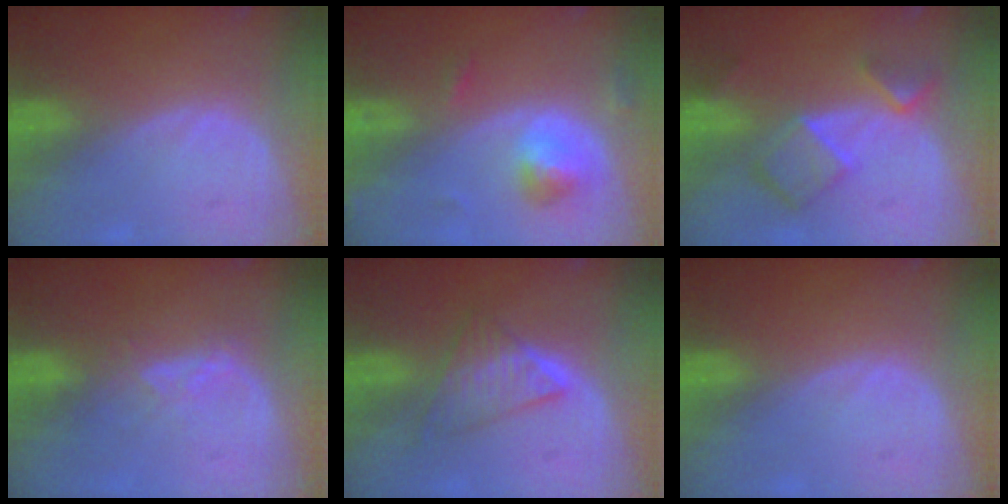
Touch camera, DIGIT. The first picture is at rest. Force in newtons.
{"total": 4.8, "press": 4.8, "slide": 0.7}
{"total": 7.4, "press": 6.4, "slide": 3.7}
{"total": 2.9, "press": 2.8, "slide": 0.7}
{"total": 5.8, "press": 5.8, "slide": 0.7}
{"total": 0.0}